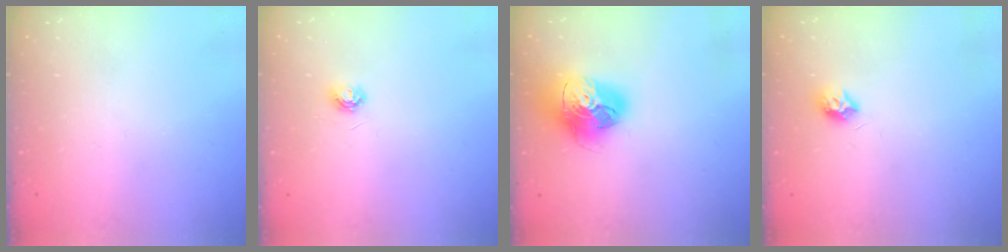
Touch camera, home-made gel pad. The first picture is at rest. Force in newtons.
{"total": 4.5, "press": 4.5, "slide": 0.5}
{"total": 18.6, "press": 18.5, "slide": 1.9}
{"total": 7.4, "press": 7.4, "slide": 0.2}